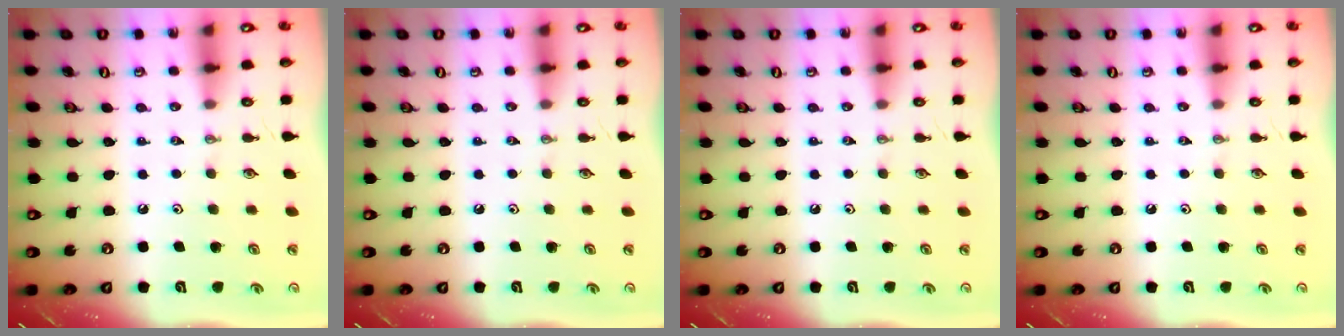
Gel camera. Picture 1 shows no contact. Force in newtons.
{"total": 0.0}
{"total": 0.0}
{"total": 0.0}